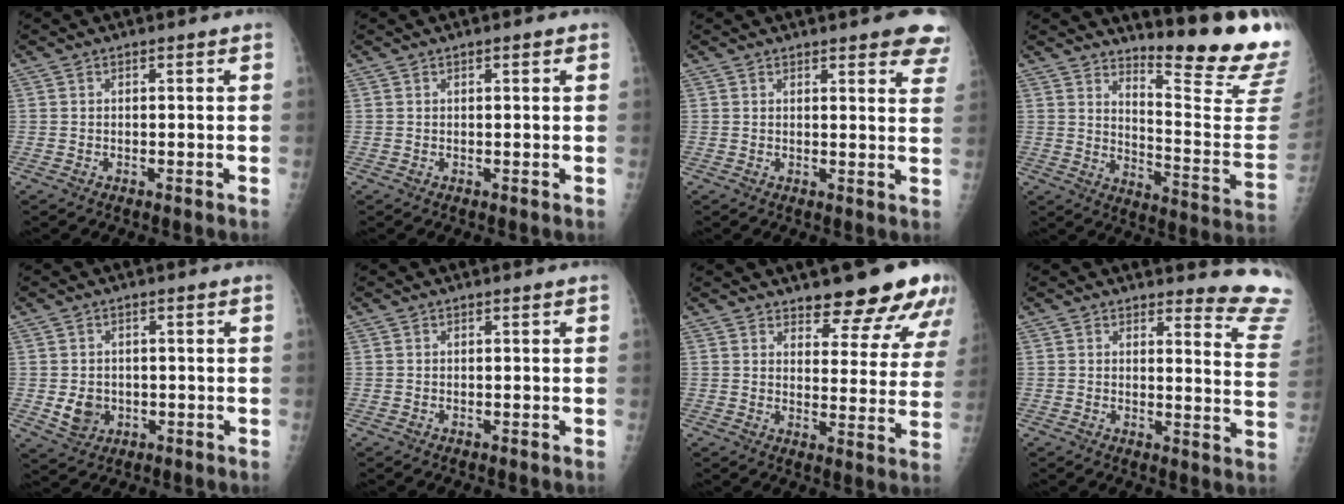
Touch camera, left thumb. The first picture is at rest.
{"total": 1.1, "force": [0.5, 0.3, 0.9], "torque": [-0.014, 0.001, 0.005]}
{"total": 8.6, "force": [6.3, 2.5, 5.3], "torque": [-0.032, -0.024, 0.059]}
{"total": 19.0, "force": [17.2, 0.6, 8.1], "torque": [-0.092, -0.207, 0.225]}
{"total": 4.5, "force": [-0.8, 3.9, 2.1], "torque": [-0.019, 0.002, -0.002]}
{"total": 0.0}
{"total": 13.8, "force": [11.0, 4.9, 6.8], "torque": [-0.034, -0.073, 0.129]}
{"total": 11.1, "force": [11.0, 1.2, 0.9], "torque": [0.027, -0.144, 0.088]}